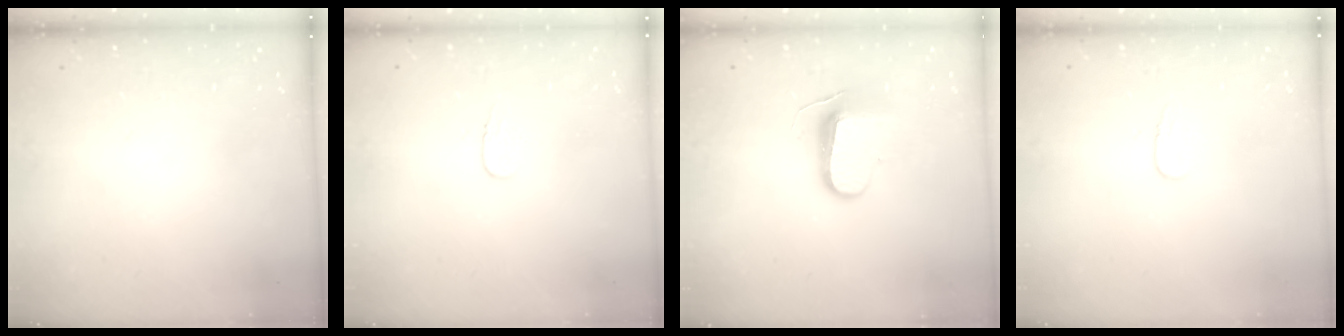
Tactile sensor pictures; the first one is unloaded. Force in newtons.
{"total": 3.8, "press": 3.8, "slide": 0.4}
{"total": 9.1, "press": 9.1, "slide": 1.0}
{"total": 3.7, "press": 3.7, "slide": 0.4}